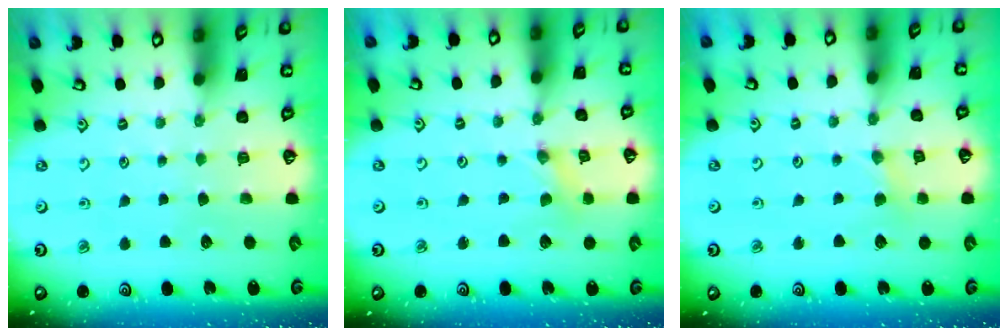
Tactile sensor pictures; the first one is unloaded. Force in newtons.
{"total": 0.0}
{"total": 2.2, "press": 2.2, "slide": 0.4}